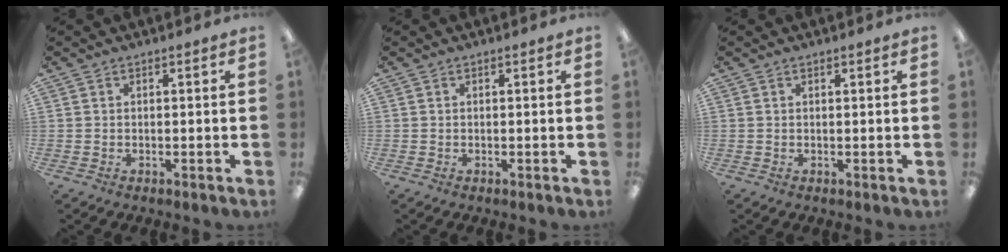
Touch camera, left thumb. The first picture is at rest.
{"total": 0.0}
{"total": 0.5, "force": [0.5, 0.1, 0.2], "torque": [-0.005, 0.001, 0.008]}